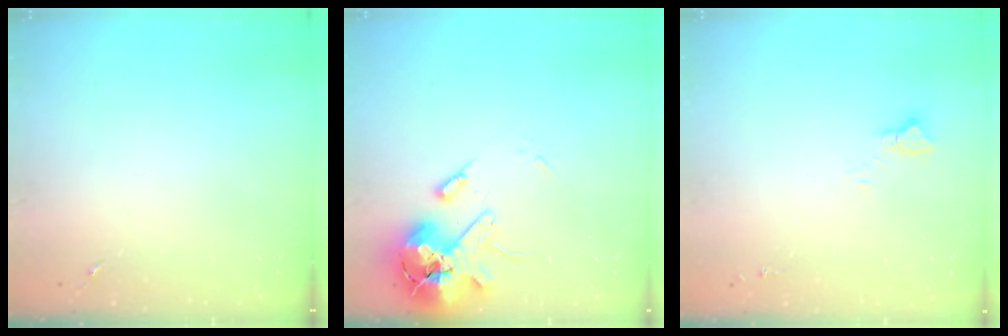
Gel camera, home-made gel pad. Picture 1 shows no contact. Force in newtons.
{"total": 14.6, "press": 14.4, "slide": 2.4}
{"total": 4.0, "press": 4.0, "slide": 0.4}